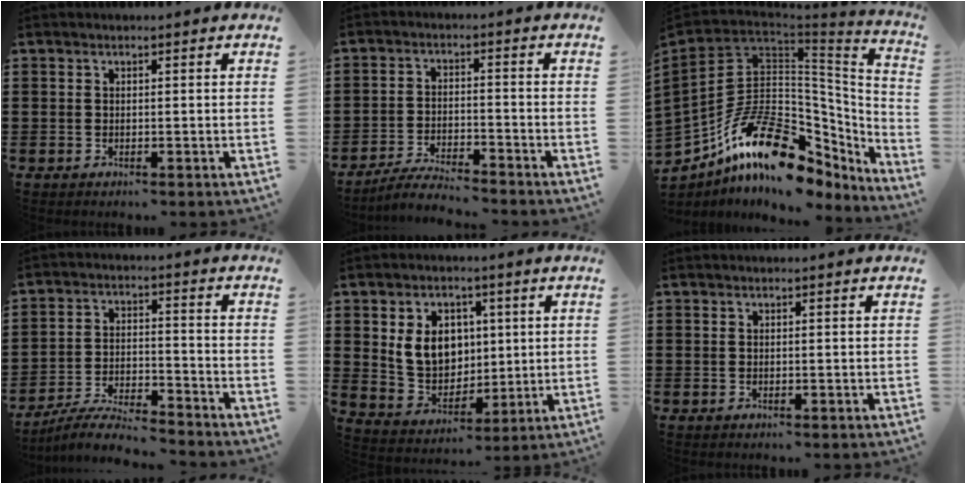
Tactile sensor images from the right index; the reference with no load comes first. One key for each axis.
{"total": 4.3, "fx": -4.1, "fy": -0.2, "fz": 1.1, "tx": -0.025, "ty": -0.001, "tz": -0.083}
{"total": 21.2, "fx": -8.0, "fy": 12.4, "fz": 15.2, "tx": -0.313, "ty": 0.023, "tz": -0.136}
{"total": 6.5, "fx": -6.1, "fy": -0.1, "fz": 2.0, "tx": -0.048, "ty": -0.003, "tz": -0.121}
{"total": 8.1, "fx": 1.7, "fy": 6.6, "fz": 4.5, "tx": -0.100, "ty": 0.013, "tz": 0.031}
{"total": 0.0}